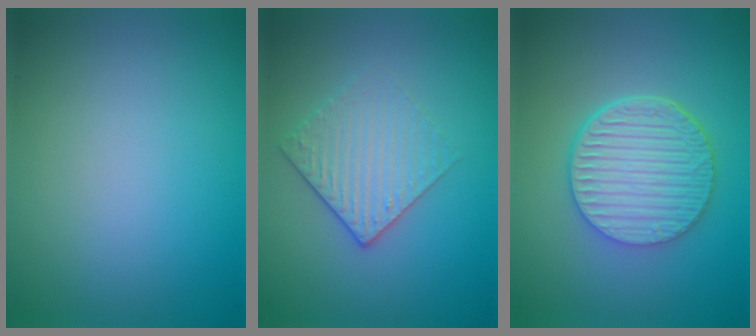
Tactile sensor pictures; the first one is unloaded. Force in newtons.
{"total": 3.0, "press": 2.6, "slide": 1.4}
{"total": 6.3, "press": 4.7, "slide": 4.3}